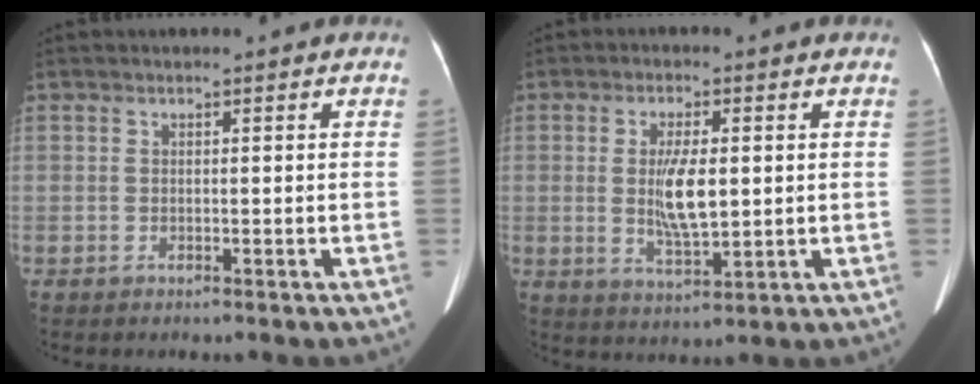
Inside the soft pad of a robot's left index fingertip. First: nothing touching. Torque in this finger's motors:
{"motor_torque": [1.49, -0.06, 0.69, 0.18]}